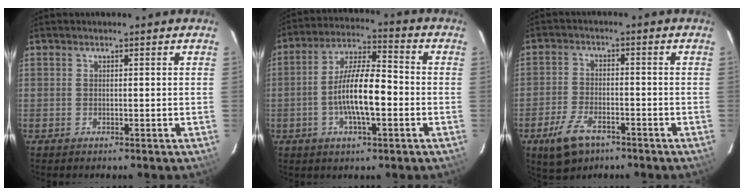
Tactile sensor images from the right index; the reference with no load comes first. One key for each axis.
{"total": 11.8, "fx": -2.5, "fy": 3.2, "fz": 11.1, "tx": -0.212, "ty": 0.008, "tz": -0.050}
{"total": 8.1, "fx": -5.1, "fy": 4.2, "fz": 4.7, "tx": -0.118, "ty": -0.006, "tz": -0.090}